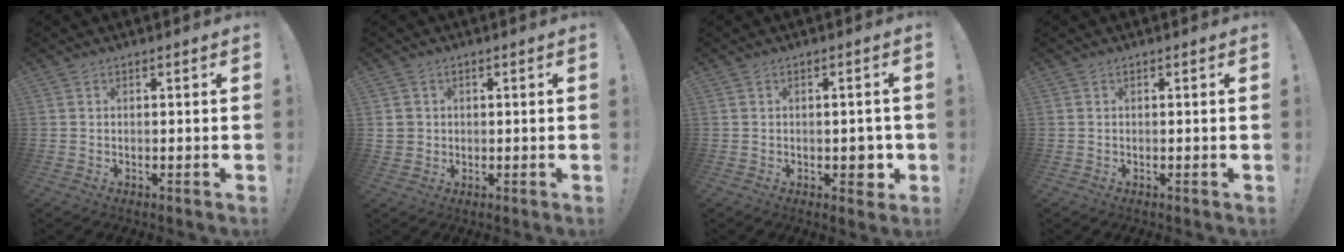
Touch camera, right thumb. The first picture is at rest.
{"total": 3.2, "force": [1.0, 2.9, 0.9], "torque": [-0.008, -0.002, 0.019]}
{"total": 4.5, "force": [-1.0, 3.1, 3.1], "torque": [-0.029, 0.006, -0.014]}
{"total": 0.0}